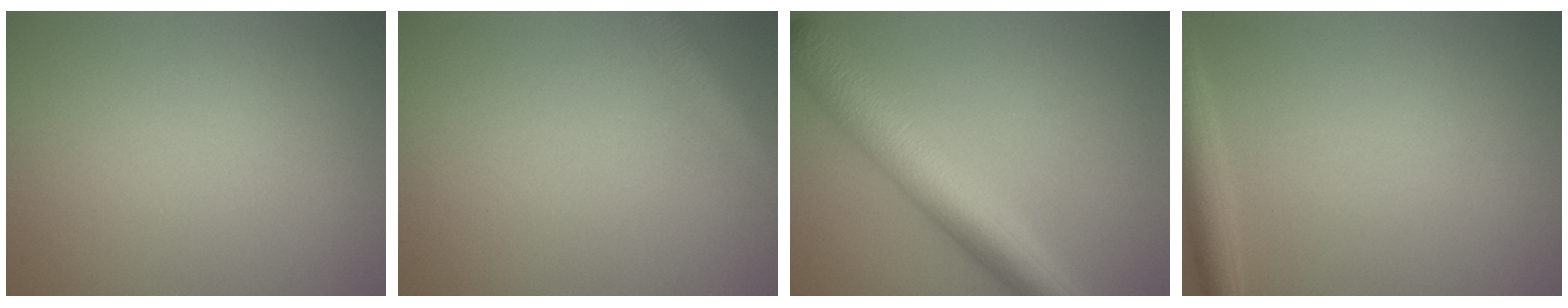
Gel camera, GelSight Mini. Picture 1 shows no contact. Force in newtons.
{"total": 2.4, "press": 2.4, "slide": 0.1}
{"total": 6.9, "press": 6.9, "slide": 0.1}
{"total": 3.0, "press": 3.0, "slide": 0.2}